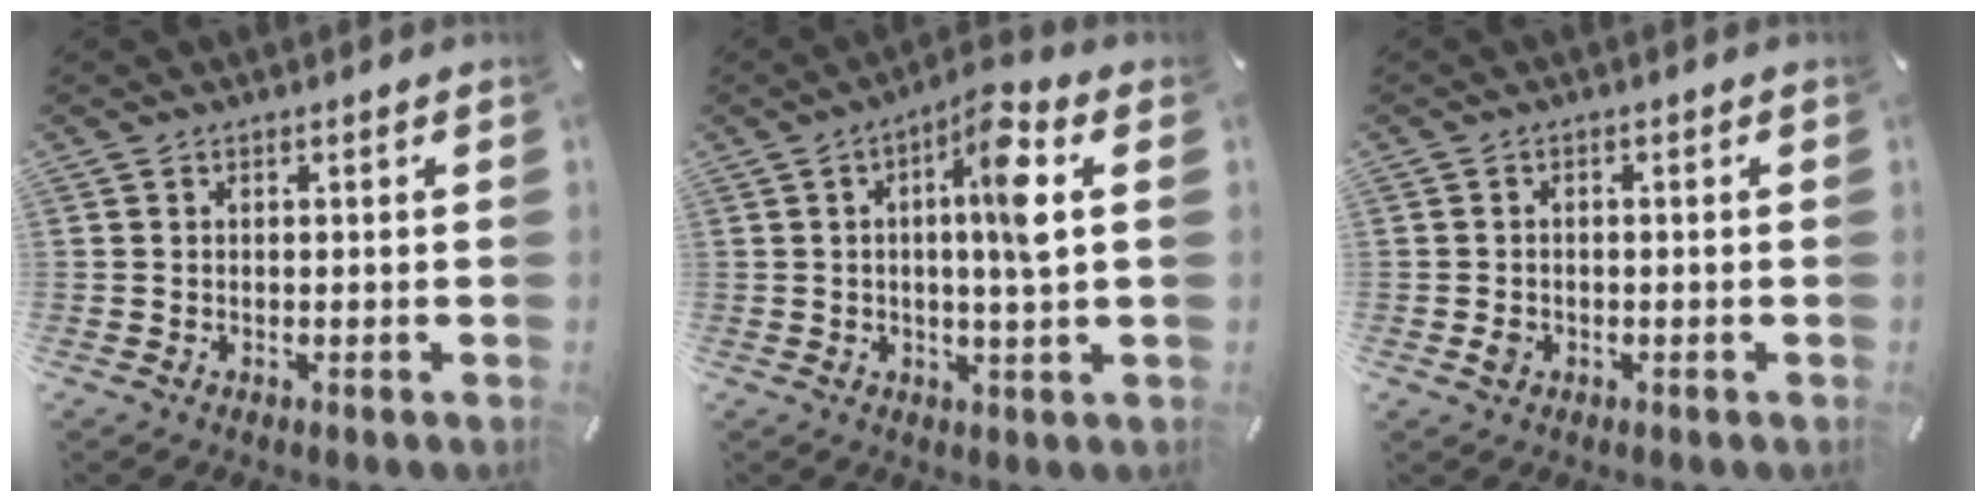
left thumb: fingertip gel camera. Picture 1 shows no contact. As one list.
[{"total": 10.4, "force": [2.3, 1.4, 10.0], "torque": [-0.165, 0.001, 0.027]}, {"total": 1.9, "force": [-0.7, 1.4, 1.1], "torque": [-0.019, 0.003, -0.012]}]